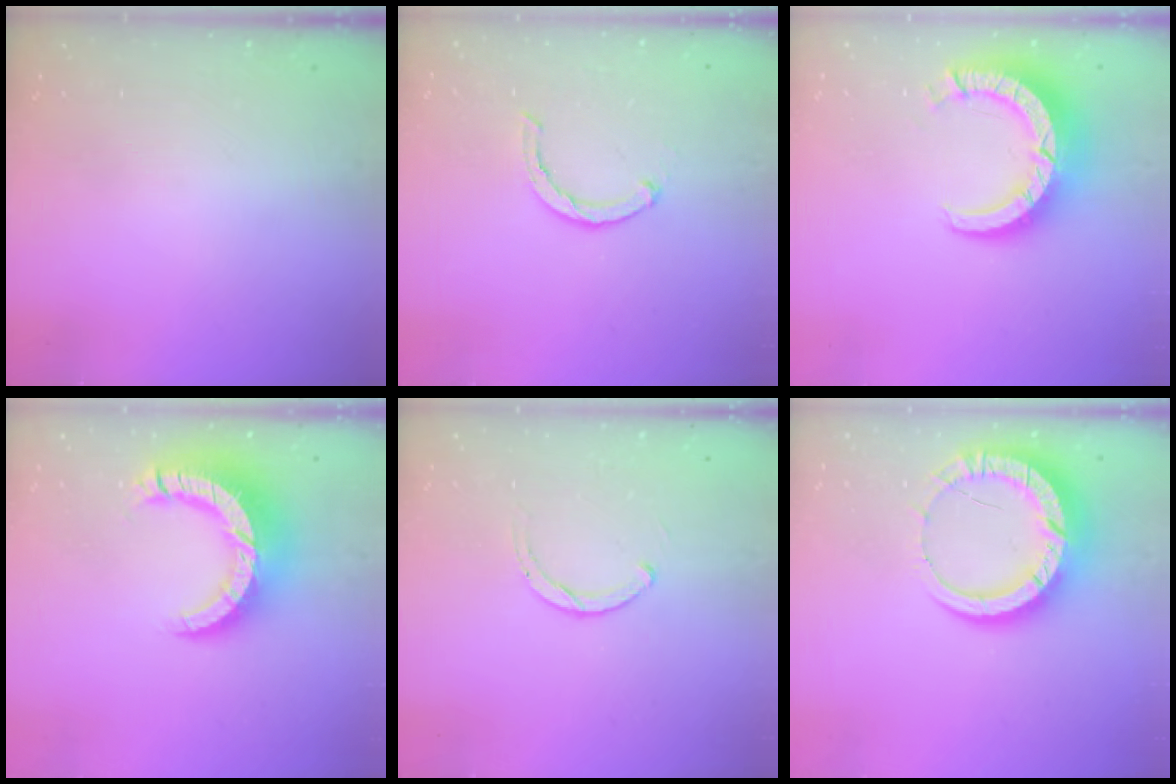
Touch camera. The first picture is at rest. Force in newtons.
{"total": 3.1, "press": 3.0, "slide": 0.5}
{"total": 10.6, "press": 10.5, "slide": 1.0}
{"total": 14.4, "press": 14.3, "slide": 1.7}
{"total": 1.9, "press": 1.9, "slide": 0.2}
{"total": 13.7, "press": 13.6, "slide": 1.4}